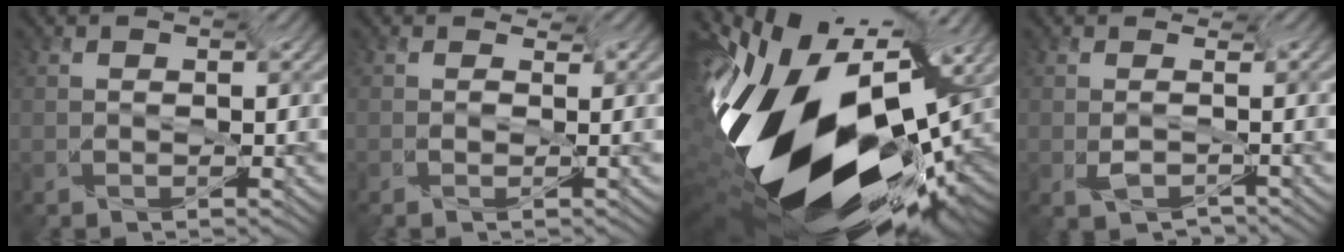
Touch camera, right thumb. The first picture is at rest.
{"total": 0.0}
{"total": 17.2, "force": [-5.0, 8.3, 14.2], "torque": [-0.301, -0.096, -0.066]}
{"total": 0.7, "force": [-0.6, -0.1, -0.3], "torque": [-0.001, 0.002, -0.009]}